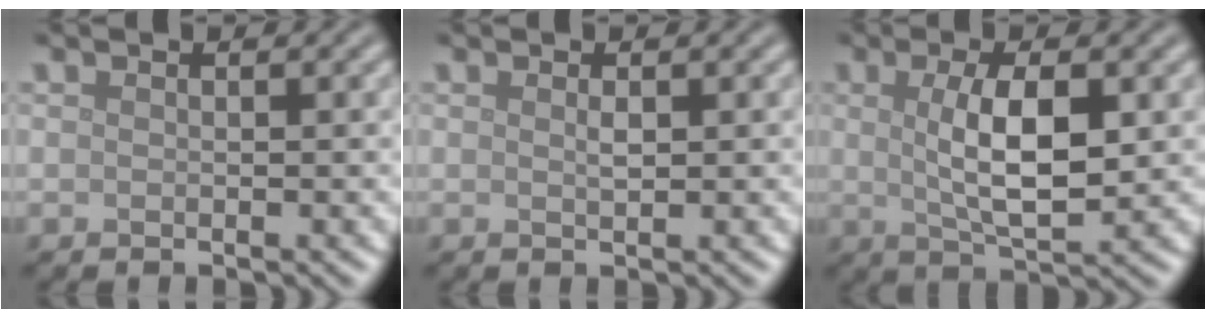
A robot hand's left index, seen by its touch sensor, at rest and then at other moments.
{"total": 0.7, "force": [0.3, 0.2, 0.6], "torque": [-0.013, 0.001, 0.005]}
{"total": 5.5, "force": [0.7, 1.7, 5.2], "torque": [-0.097, 0.000, 0.015]}